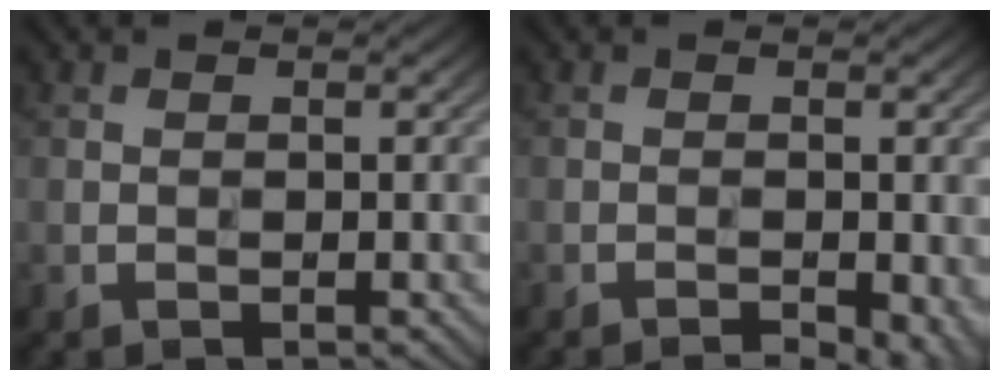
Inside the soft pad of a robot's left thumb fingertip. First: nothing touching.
{"total": 4.1, "force": [-2.5, 1.5, 3.0], "torque": [-0.046, -0.007, -0.023]}